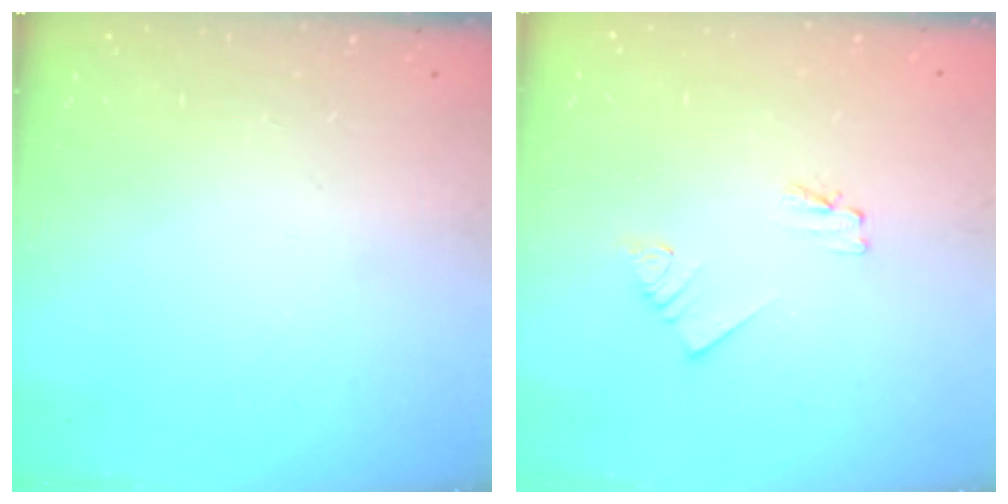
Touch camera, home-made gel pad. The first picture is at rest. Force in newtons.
{"total": 1.7, "press": 1.7, "slide": 0.3}